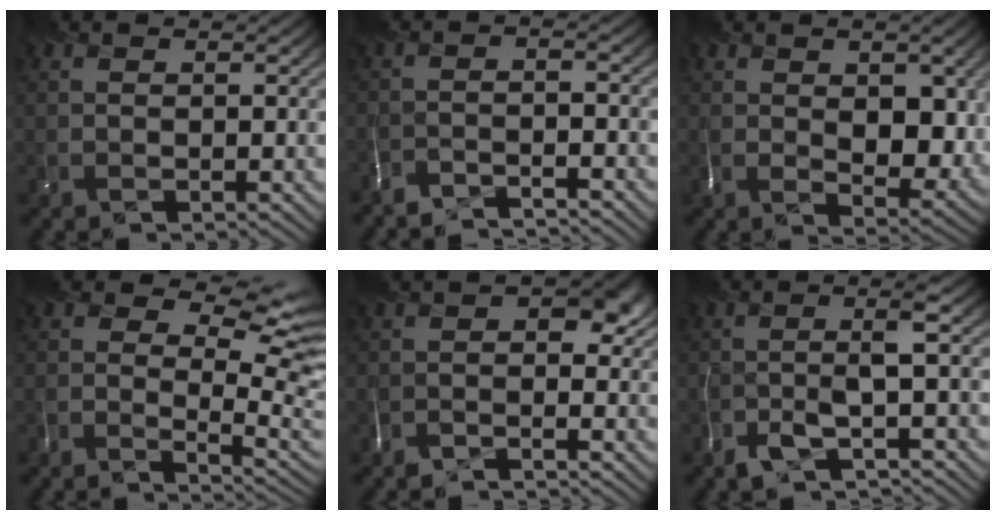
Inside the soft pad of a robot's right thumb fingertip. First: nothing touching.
{"total": 4.5, "force": [-4.5, -0.6, 0.2], "torque": [0.006, -0.003, -0.084]}
{"total": 8.5, "force": [0.3, 4.8, 7.0], "torque": [-0.108, -0.018, 0.021]}
{"total": 9.3, "force": [1.6, 4.1, 8.2], "torque": [-0.132, -0.008, 0.034]}
{"total": 2.6, "force": [-2.1, 0.4, 1.3], "torque": [-0.012, -0.003, -0.045]}
{"total": 3.2, "force": [-2.4, -0.5, 2.0], "torque": [-0.023, 0.009, -0.059]}